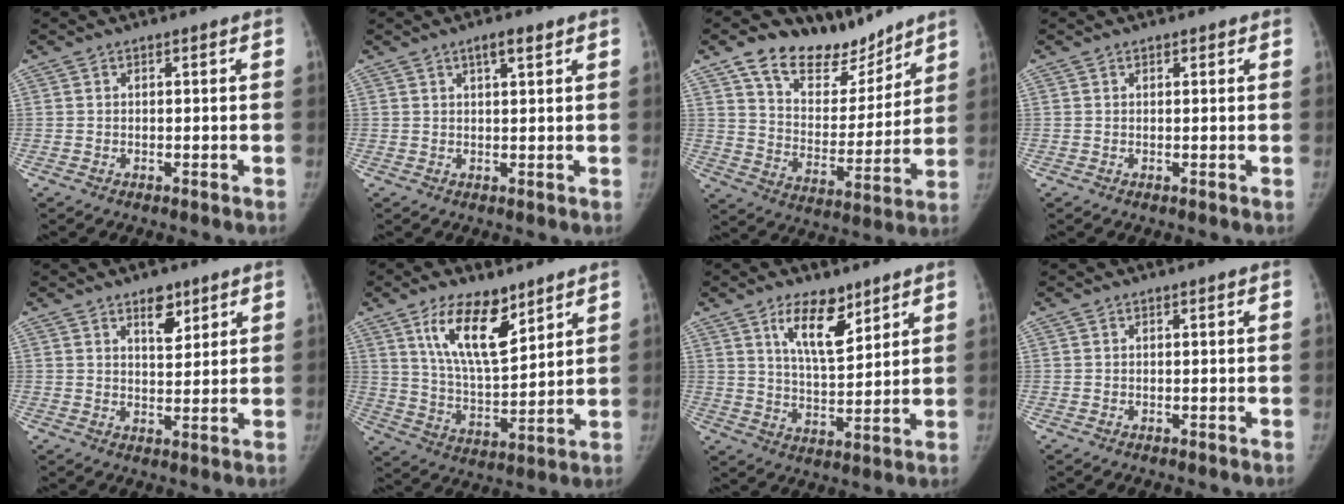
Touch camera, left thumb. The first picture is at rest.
{"total": 4.2, "force": [2.5, 0.9, 3.3], "torque": [-0.054, -0.007, 0.044]}
{"total": 16.4, "force": [12.6, 8.4, 6.1], "torque": [-0.038, -0.078, 0.215]}
{"total": 0.7, "force": [0.4, 0.5, 0.1], "torque": [0.007, -0.002, 0.002]}
{"total": 5.2, "force": [3.2, 2.7, 3.1], "torque": [-0.022, -0.021, 0.050]}
{"total": 13.9, "force": [8.1, 5.8, 9.7], "torque": [-0.144, -0.050, 0.155]}
{"total": 10.0, "force": [6.1, 4.2, 6.8], "torque": [-0.093, -0.046, 0.110]}
{"total": 0.0}